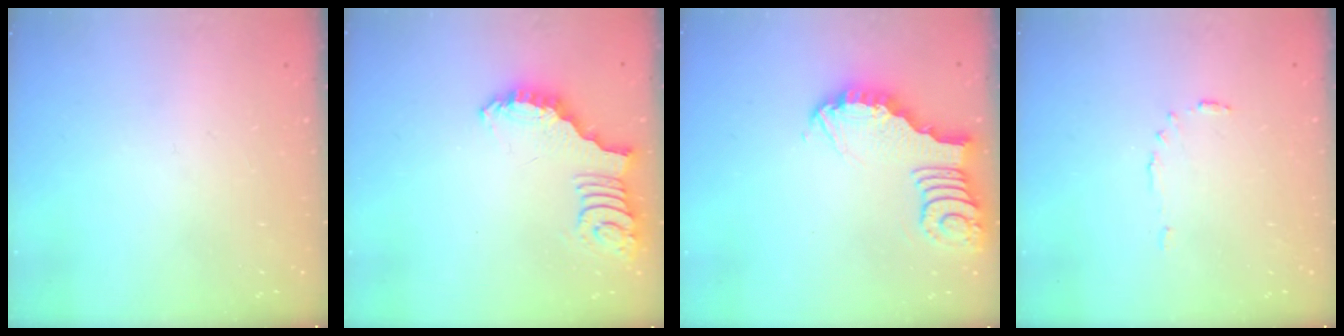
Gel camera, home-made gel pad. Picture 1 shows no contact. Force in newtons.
{"total": 2.6, "press": 2.5, "slide": 0.5}
{"total": 3.8, "press": 3.8, "slide": 0.3}
{"total": 3.8, "press": 3.8, "slide": 0.4}